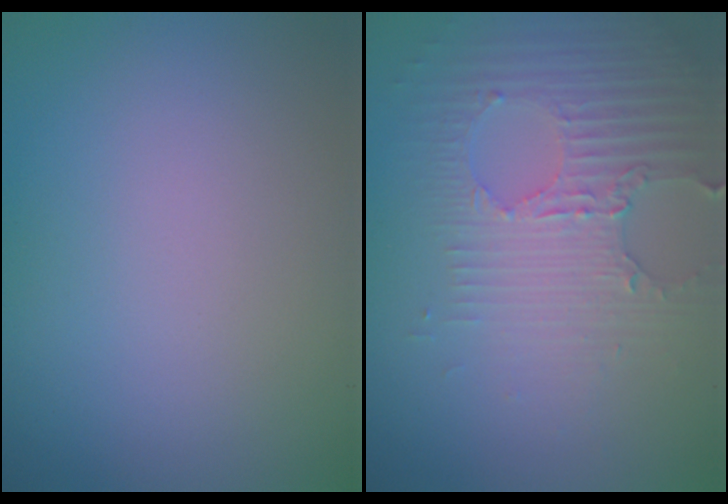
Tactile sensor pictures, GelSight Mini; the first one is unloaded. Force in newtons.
{"total": 3.5, "press": 3.4, "slide": 1.1}